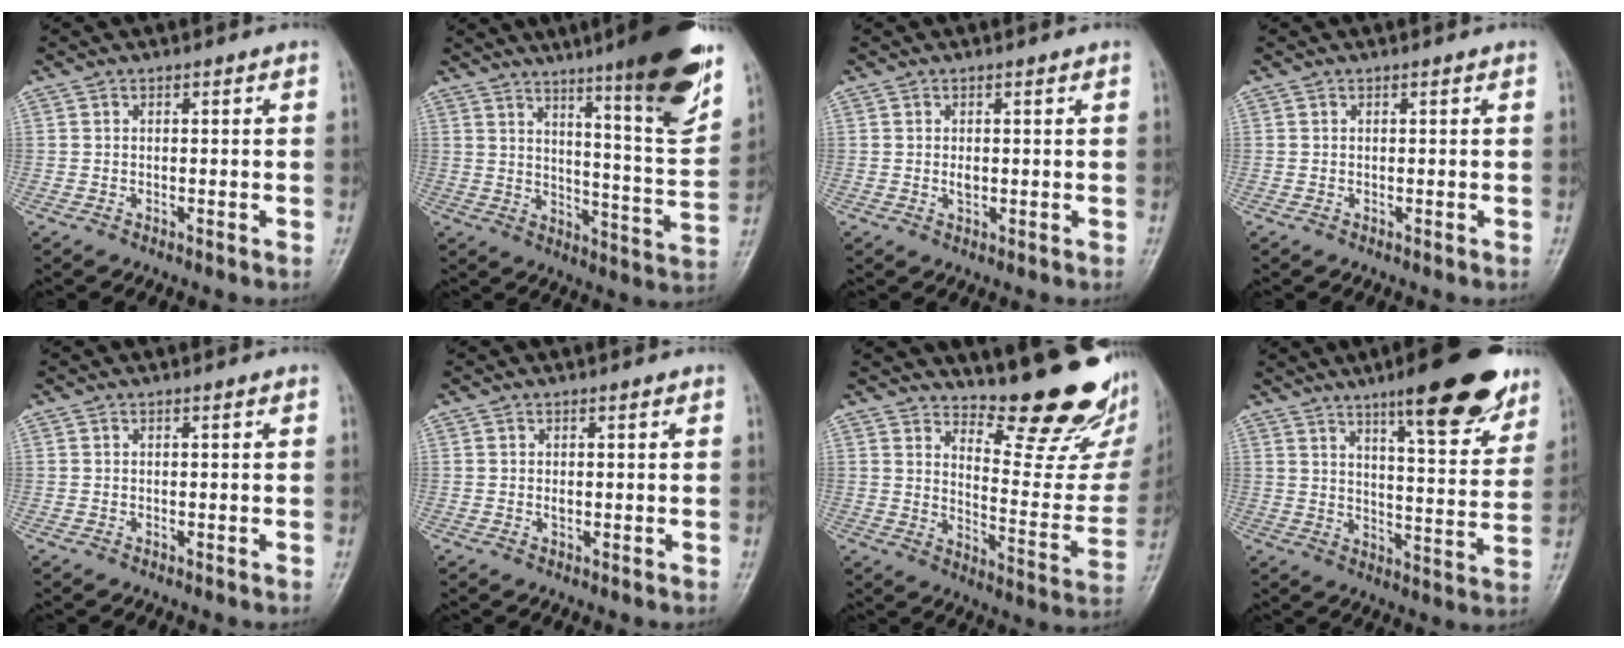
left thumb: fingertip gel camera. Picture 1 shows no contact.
{"total": 20.7, "force": [12.9, 2.4, 16.0], "torque": [-0.199, -0.065, 0.188]}
{"total": 1.7, "force": [0.1, 1.2, 1.3], "torque": [-0.014, -0.001, 0.002]}
{"total": 0.0}
{"total": 0.0}
{"total": 1.0, "force": [0.2, 0.7, 0.7], "torque": [-0.007, 0.000, 0.002]}
{"total": 19.7, "force": [15.8, 5.4, 10.5], "torque": [-0.101, -0.141, 0.215]}
{"total": 18.8, "force": [12.1, 4.7, 13.6], "torque": [-0.149, -0.054, 0.175]}